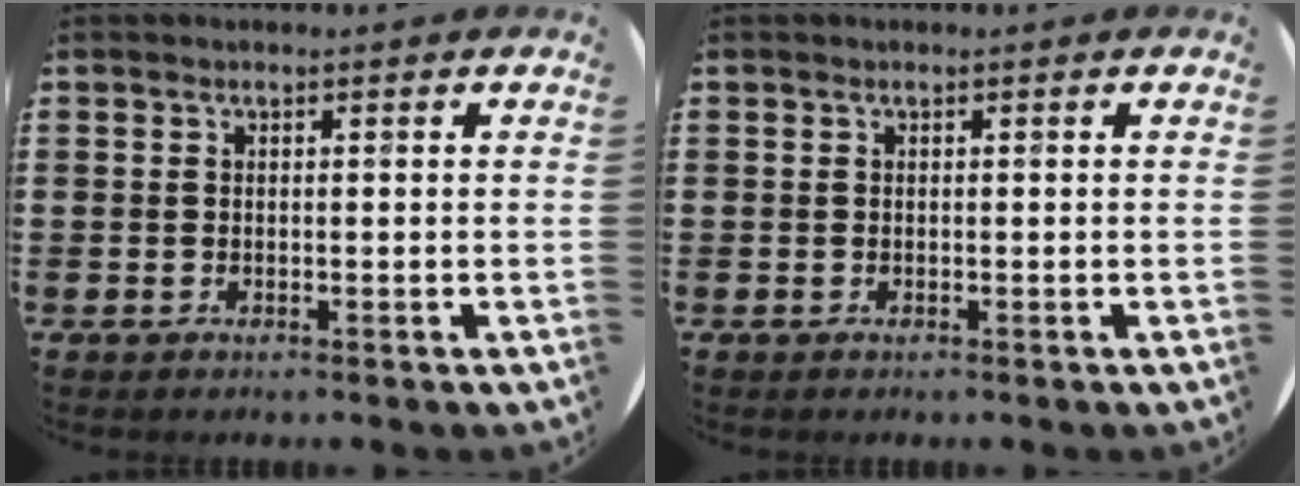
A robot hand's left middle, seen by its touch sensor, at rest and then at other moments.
{"total": 0.0}